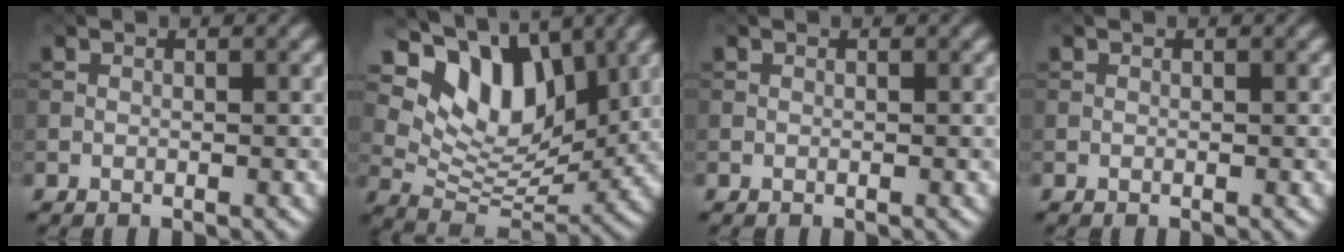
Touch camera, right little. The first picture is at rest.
{"total": 9.8, "force": [4.7, 5.9, 6.3], "torque": [-0.102, -0.004, 0.077]}
{"total": 0.0}
{"total": 0.0}